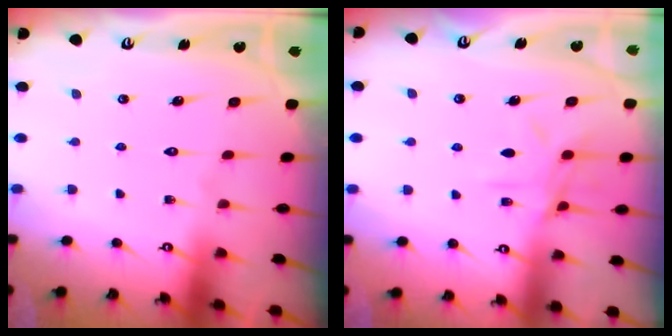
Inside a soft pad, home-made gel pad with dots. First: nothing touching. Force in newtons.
{"total": 8.6, "press": 8.6, "slide": 0.5}